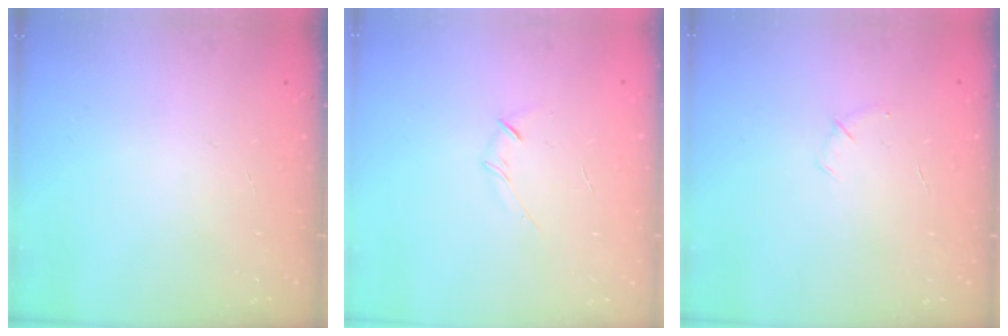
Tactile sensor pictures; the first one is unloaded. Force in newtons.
{"total": 3.5, "press": 3.3, "slide": 1.0}
{"total": 5.0, "press": 4.9, "slide": 1.3}